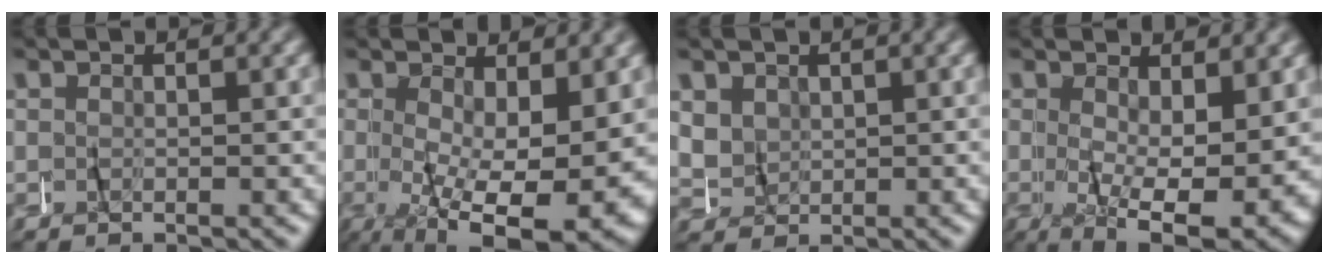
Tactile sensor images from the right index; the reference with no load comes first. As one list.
[{"total": 9.8, "force": [-2.0, 3.5, 9.0], "torque": [-0.129, -0.033, -0.014]}, {"total": 4.1, "force": [0.1, 4.1, 0.7], "torque": [-0.043, -0.009, 0.002]}, {"total": 7.8, "force": [-1.6, 2.9, 7.1], "torque": [-0.097, -0.031, -0.016]}]